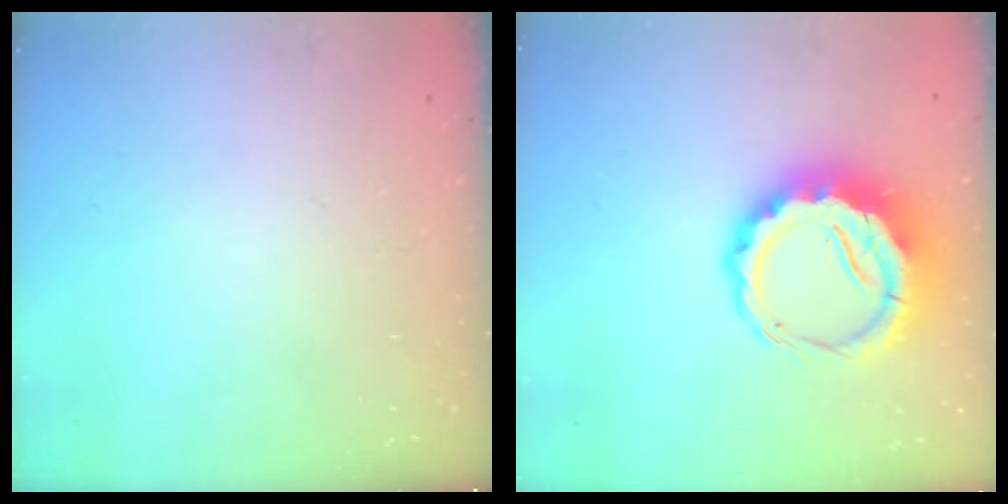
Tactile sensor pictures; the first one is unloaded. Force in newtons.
{"total": 12.4, "press": 12.0, "slide": 2.8}